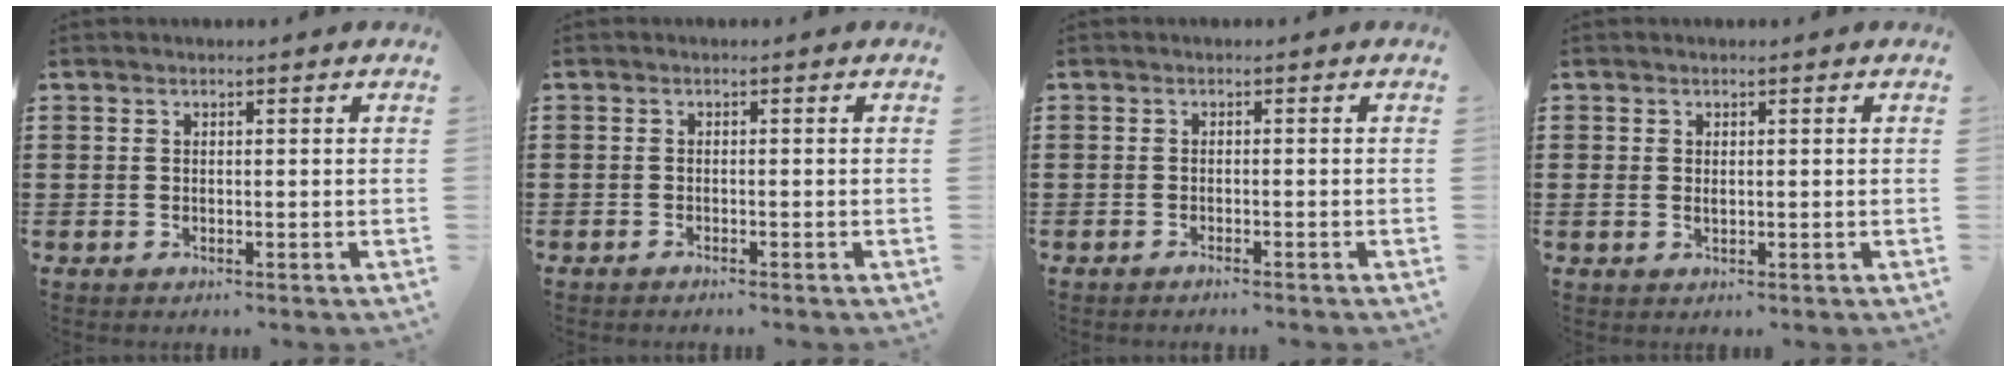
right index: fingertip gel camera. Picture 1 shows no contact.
{"total": 0.5, "force": [-0.5, 0.0, 0.1], "torque": [-0.003, -0.001, -0.010]}
{"total": 0.8, "force": [-0.8, -0.1, 0.2], "torque": [-0.005, 0.000, -0.015]}
{"total": 1.0, "force": [0.1, 0.7, 0.7], "torque": [-0.015, 0.005, 0.000]}